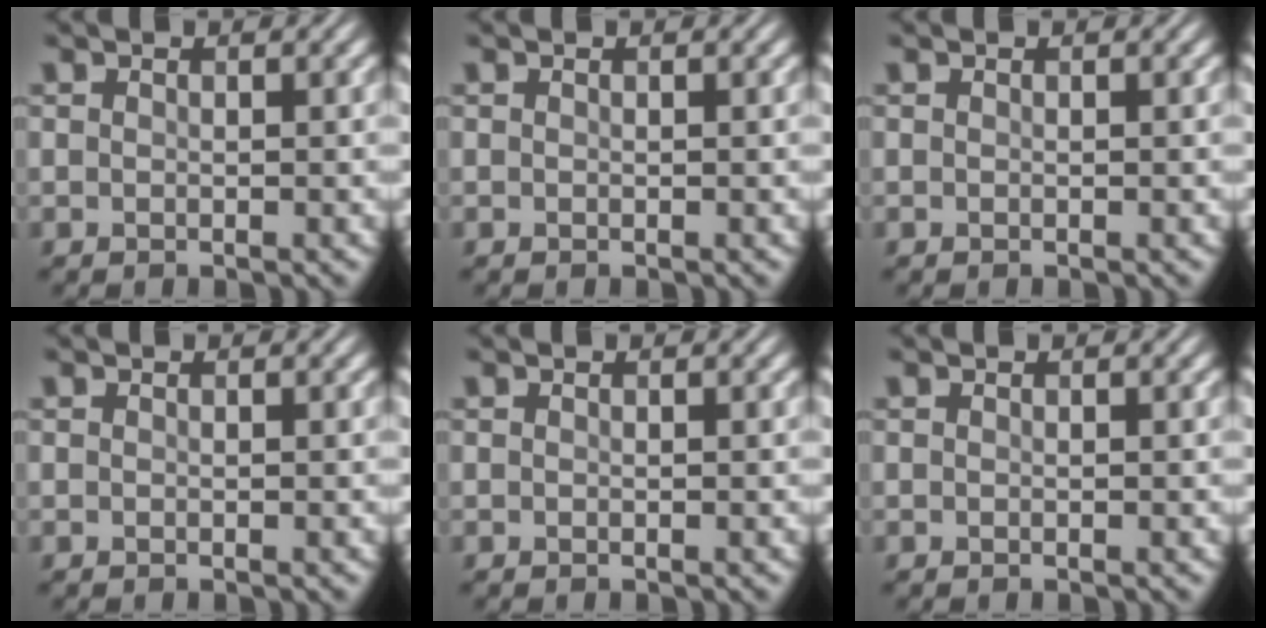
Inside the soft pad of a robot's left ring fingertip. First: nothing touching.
{"total": 0.0}
{"total": 0.0}
{"total": 0.0}
{"total": 0.0}
{"total": 0.0}